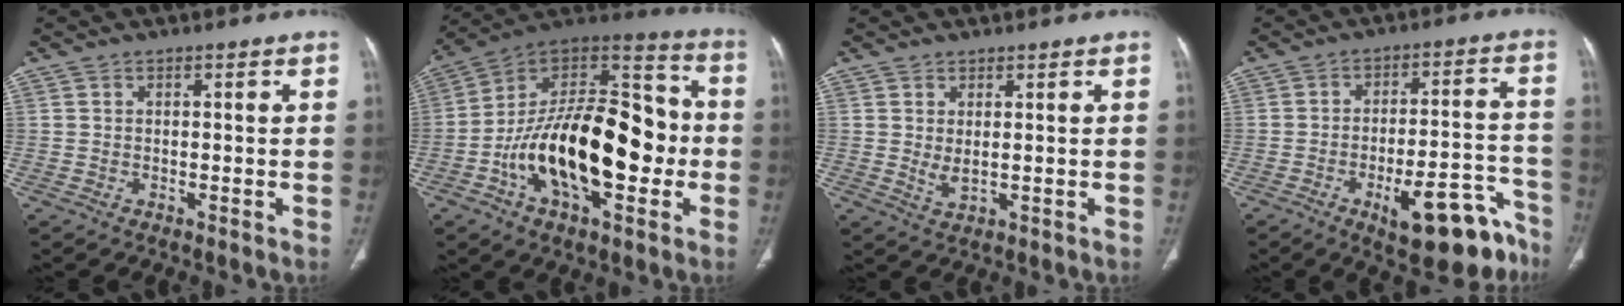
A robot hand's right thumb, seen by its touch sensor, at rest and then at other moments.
{"total": 27.8, "force": [-5.1, 14.3, 23.3], "torque": [-0.370, 0.046, -0.079]}
{"total": 2.4, "force": [0.5, 1.0, 2.1], "torque": [-0.042, -0.009, 0.018]}
{"total": 16.8, "force": [-10.4, 6.1, 11.7], "torque": [-0.102, 0.089, -0.142]}